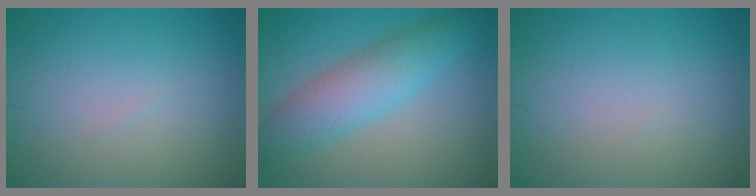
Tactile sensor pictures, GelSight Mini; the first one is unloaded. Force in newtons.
{"total": 5.6, "press": 5.6, "slide": 0.1}
{"total": 0.0}